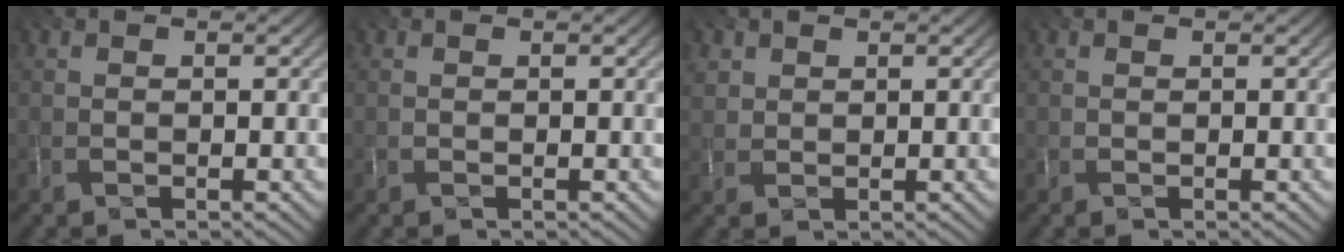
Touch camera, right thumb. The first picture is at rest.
{"total": 0.0}
{"total": 1.9, "force": [1.0, 1.6, 0.3], "torque": [-0.014, -0.005, 0.024]}
{"total": 0.0}